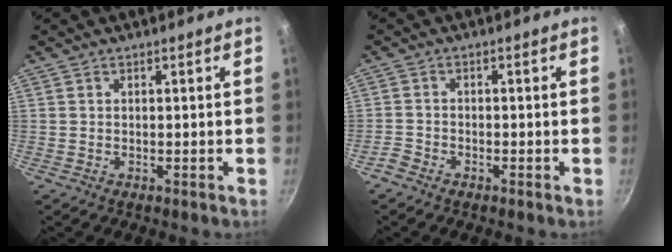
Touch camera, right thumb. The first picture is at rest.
{"total": 2.1, "force": [-1.7, 1.0, 0.6], "torque": [-0.026, 0.017, -0.037]}